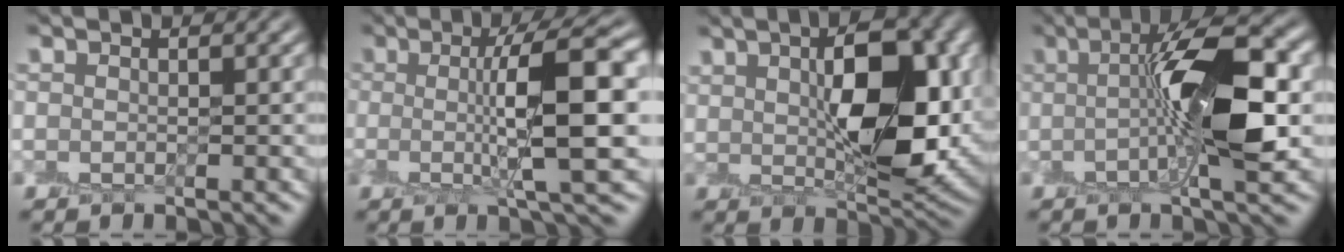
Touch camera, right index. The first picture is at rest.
{"total": 9.0, "force": [0.7, 2.1, 8.7], "torque": [-0.120, 0.004, 0.012]}
{"total": 10.0, "force": [1.9, 4.4, 8.8], "torque": [-0.131, 0.005, 0.040]}
{"total": 9.6, "force": [0.4, 2.5, 9.2], "torque": [-0.140, 0.013, 0.005]}